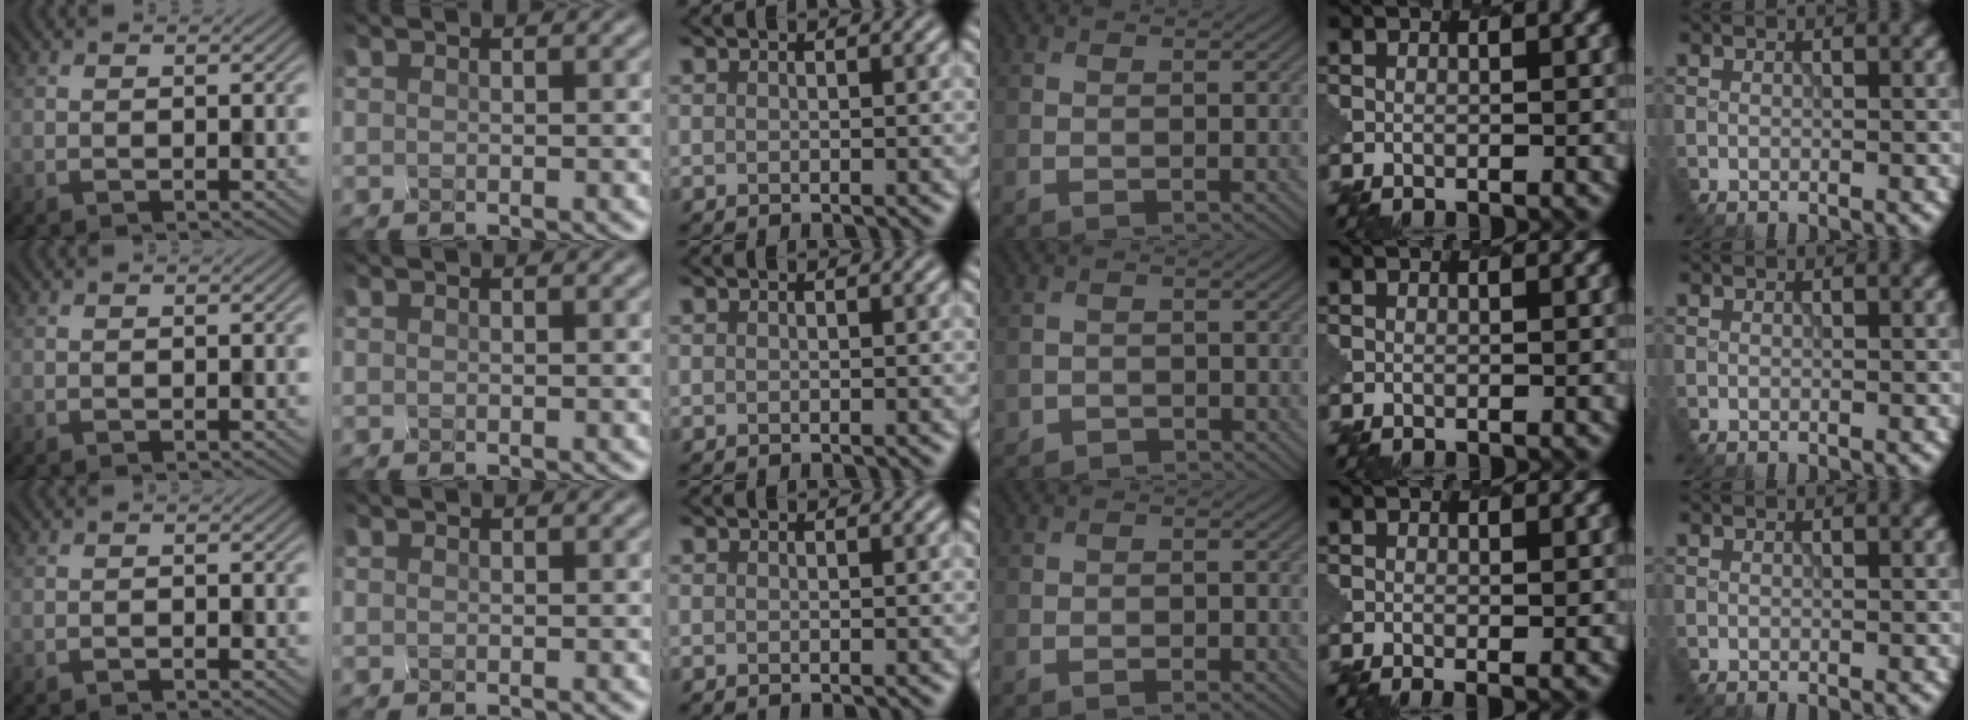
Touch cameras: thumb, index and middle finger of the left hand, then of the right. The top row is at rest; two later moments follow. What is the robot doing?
{"motion": "disassemble", "object": "battery cover"}